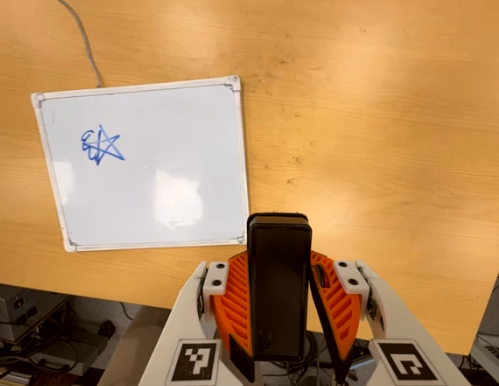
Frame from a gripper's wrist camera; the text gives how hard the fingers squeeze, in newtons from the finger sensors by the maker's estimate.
{"total": 5.9, "left": 4.2, "right": 7.6}